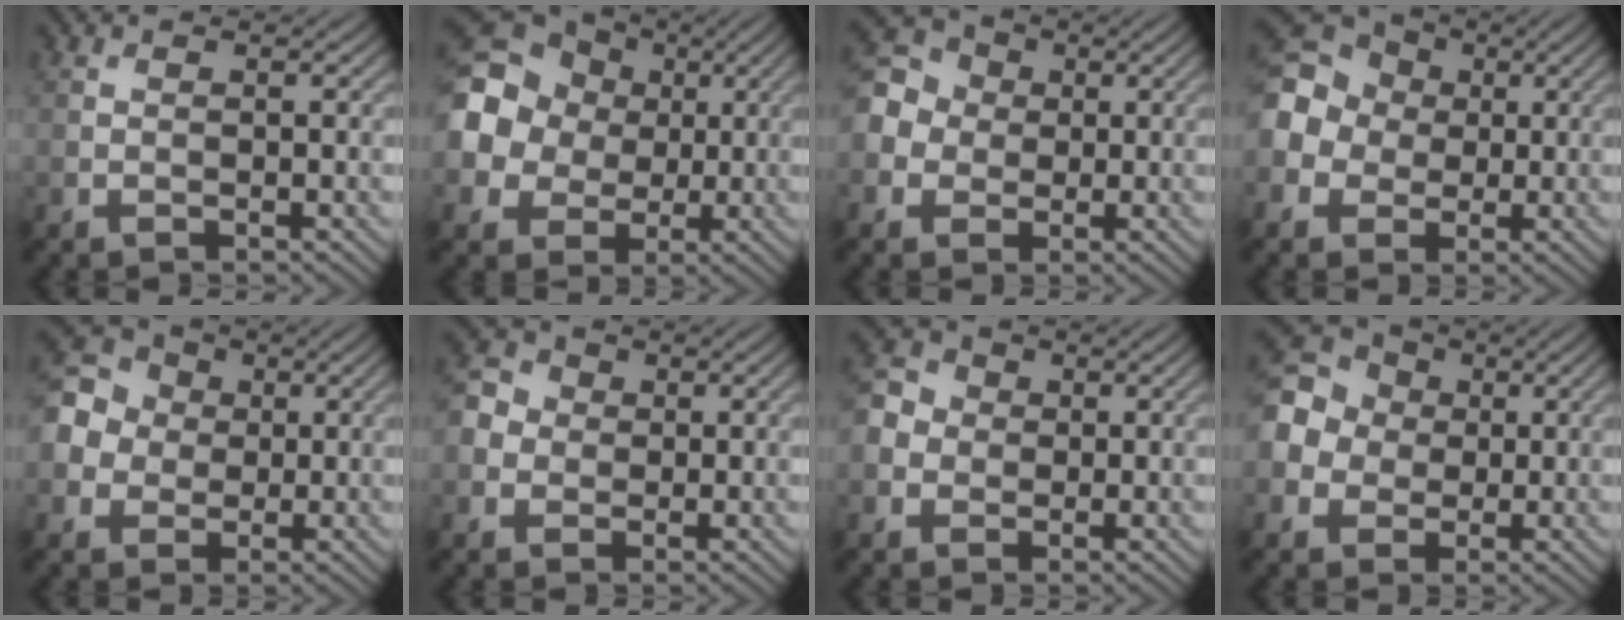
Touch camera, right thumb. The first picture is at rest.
{"total": 15.3, "force": [1.8, 13.9, 6.3], "torque": [-0.205, 0.025, 0.000]}
{"total": 7.0, "force": [-0.1, 6.4, 2.9], "torque": [-0.091, 0.012, -0.017]}
{"total": 12.0, "force": [0.4, 10.9, 5.0], "torque": [-0.165, 0.025, -0.029]}
{"total": 8.7, "force": [0.3, 7.9, 3.7], "torque": [-0.116, 0.019, -0.017]}
{"total": 3.9, "force": [-0.2, 3.6, 1.5], "torque": [-0.042, 0.006, -0.009]}
{"total": 4.4, "force": [-0.3, 4.0, 1.8], "torque": [-0.048, 0.006, -0.012]}
{"total": 9.6, "force": [0.3, 8.7, 4.0], "torque": [-0.130, 0.017, -0.025]}